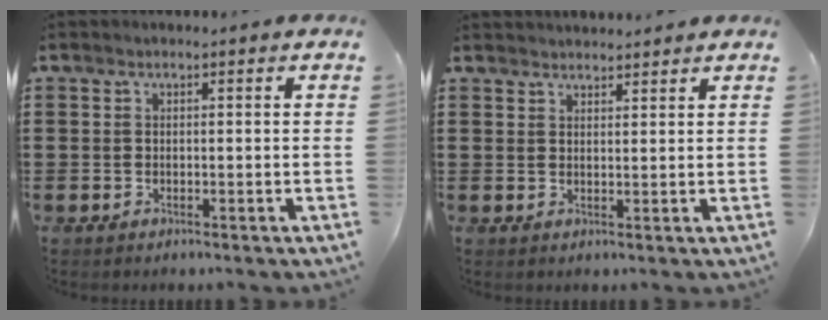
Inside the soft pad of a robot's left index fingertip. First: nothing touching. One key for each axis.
{"total": 2.0, "fx": 2.0, "fy": 0.1, "fz": -0.1, "tx": -0.003, "ty": -0.002, "tz": 0.039}